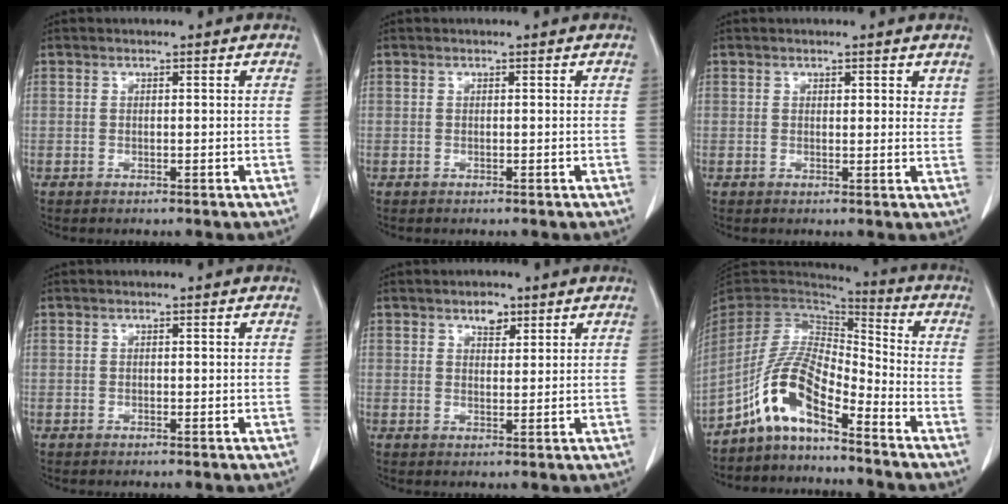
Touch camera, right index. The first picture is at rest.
{"total": 0.0}
{"total": 2.3, "force": [1.5, 1.0, 1.4], "torque": [-0.011, -0.007, 0.018]}
{"total": 0.0}
{"total": 2.6, "force": [1.7, 1.4, 1.4], "torque": [-0.023, 0.000, 0.029]}
{"total": 10.3, "force": [-6.5, 2.7, 7.5], "torque": [-0.167, 0.019, -0.128]}